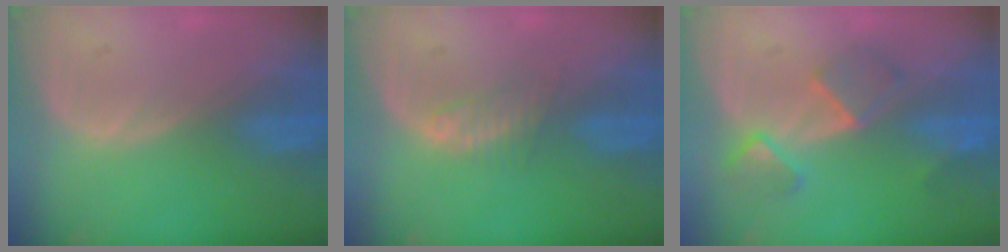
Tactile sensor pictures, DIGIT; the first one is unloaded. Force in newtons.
{"total": 2.3, "press": 2.3, "slide": 0.2}
{"total": 5.5, "press": 5.4, "slide": 1.2}